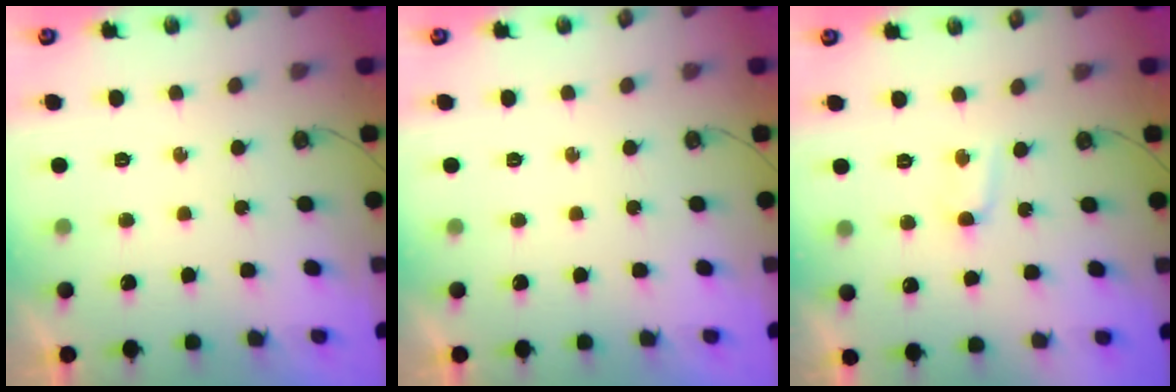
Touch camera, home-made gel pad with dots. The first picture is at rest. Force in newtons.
{"total": 0.0}
{"total": 2.4, "press": 2.3, "slide": 0.4}